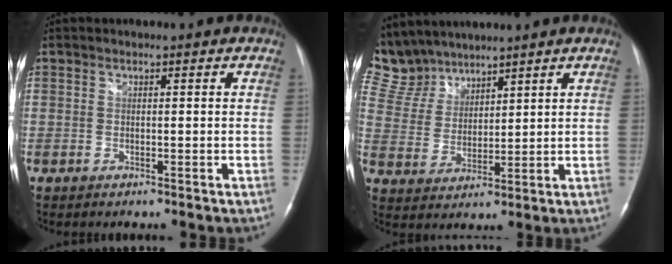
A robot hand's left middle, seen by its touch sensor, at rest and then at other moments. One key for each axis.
{"total": 10.3, "fx": 9.4, "fy": 4.1, "fz": 0.8, "tx": -0.034, "ty": 0.016, "tz": 0.207}